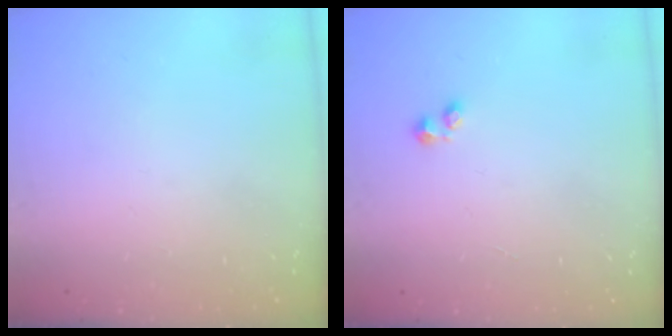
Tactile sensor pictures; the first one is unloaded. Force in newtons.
{"total": 1.2, "press": 1.1, "slide": 0.5}